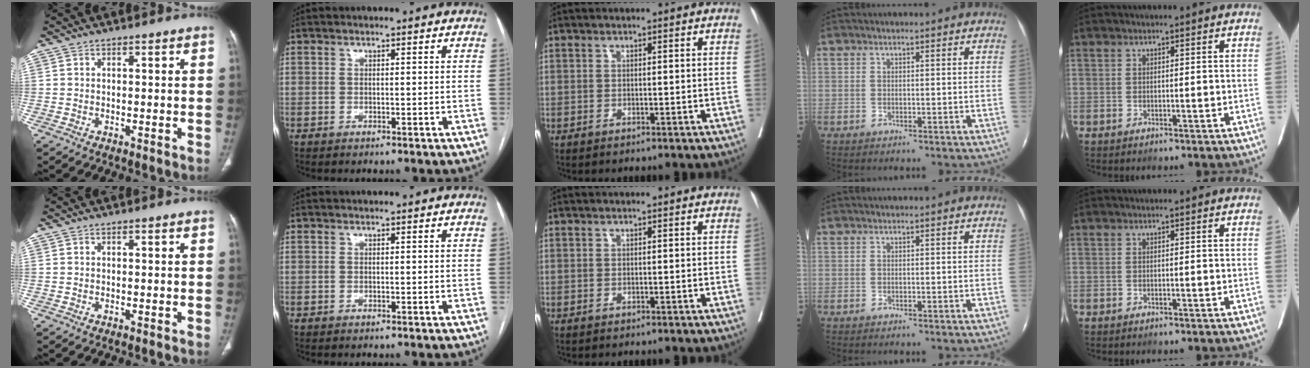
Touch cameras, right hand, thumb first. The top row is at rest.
{}